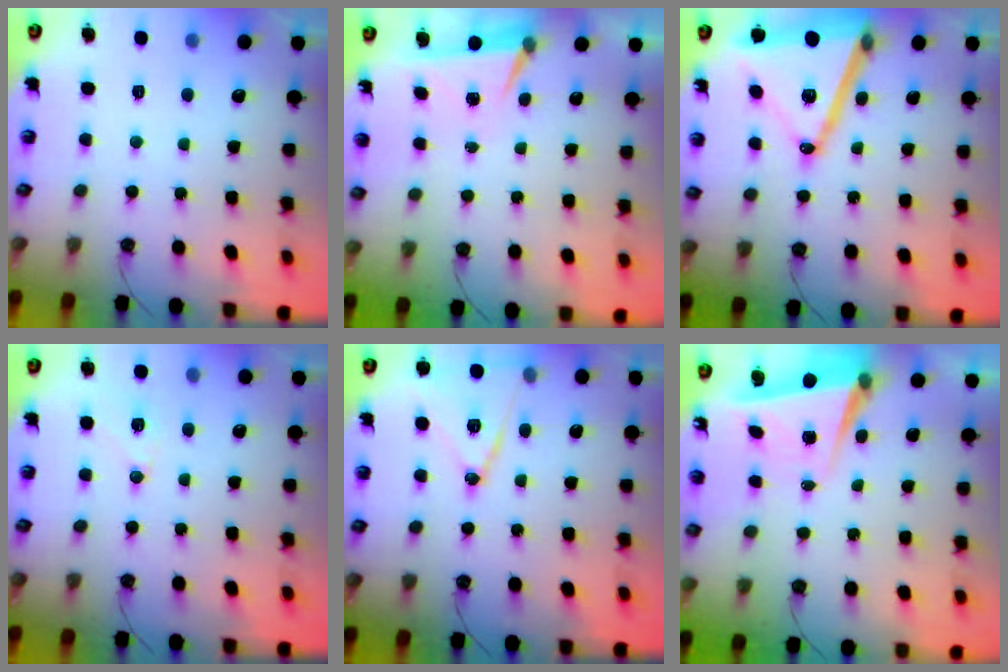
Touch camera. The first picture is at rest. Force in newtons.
{"total": 5.6, "press": 3.2, "slide": 4.6}
{"total": 22.0, "press": 21.6, "slide": 3.6}
{"total": 7.8, "press": 7.4, "slide": 2.5}
{"total": 14.2, "press": 13.8, "slide": 3.5}
{"total": 5.4, "press": 5.2, "slide": 1.3}